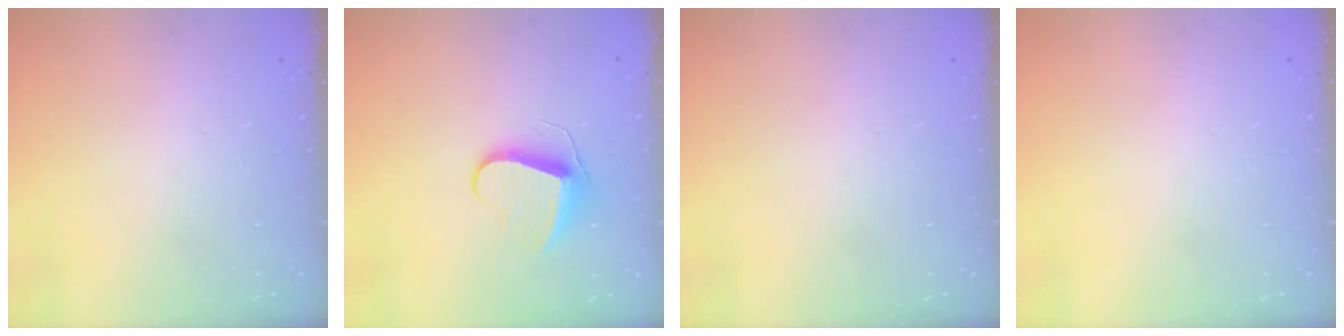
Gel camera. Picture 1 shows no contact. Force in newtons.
{"total": 9.4, "press": 9.4, "slide": 0.7}
{"total": 0.0}
{"total": 0.0}